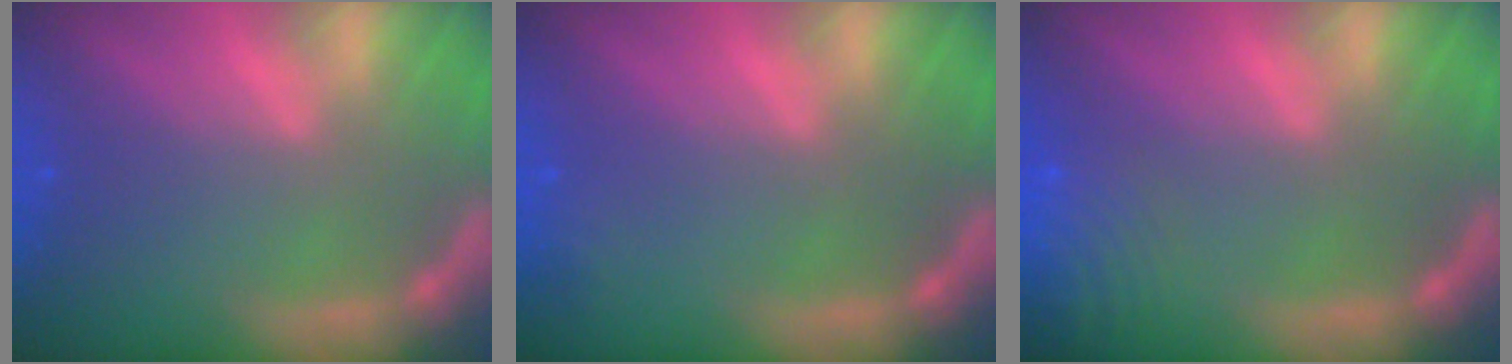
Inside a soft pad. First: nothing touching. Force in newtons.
{"total": 0.9}
{"total": 10.0}